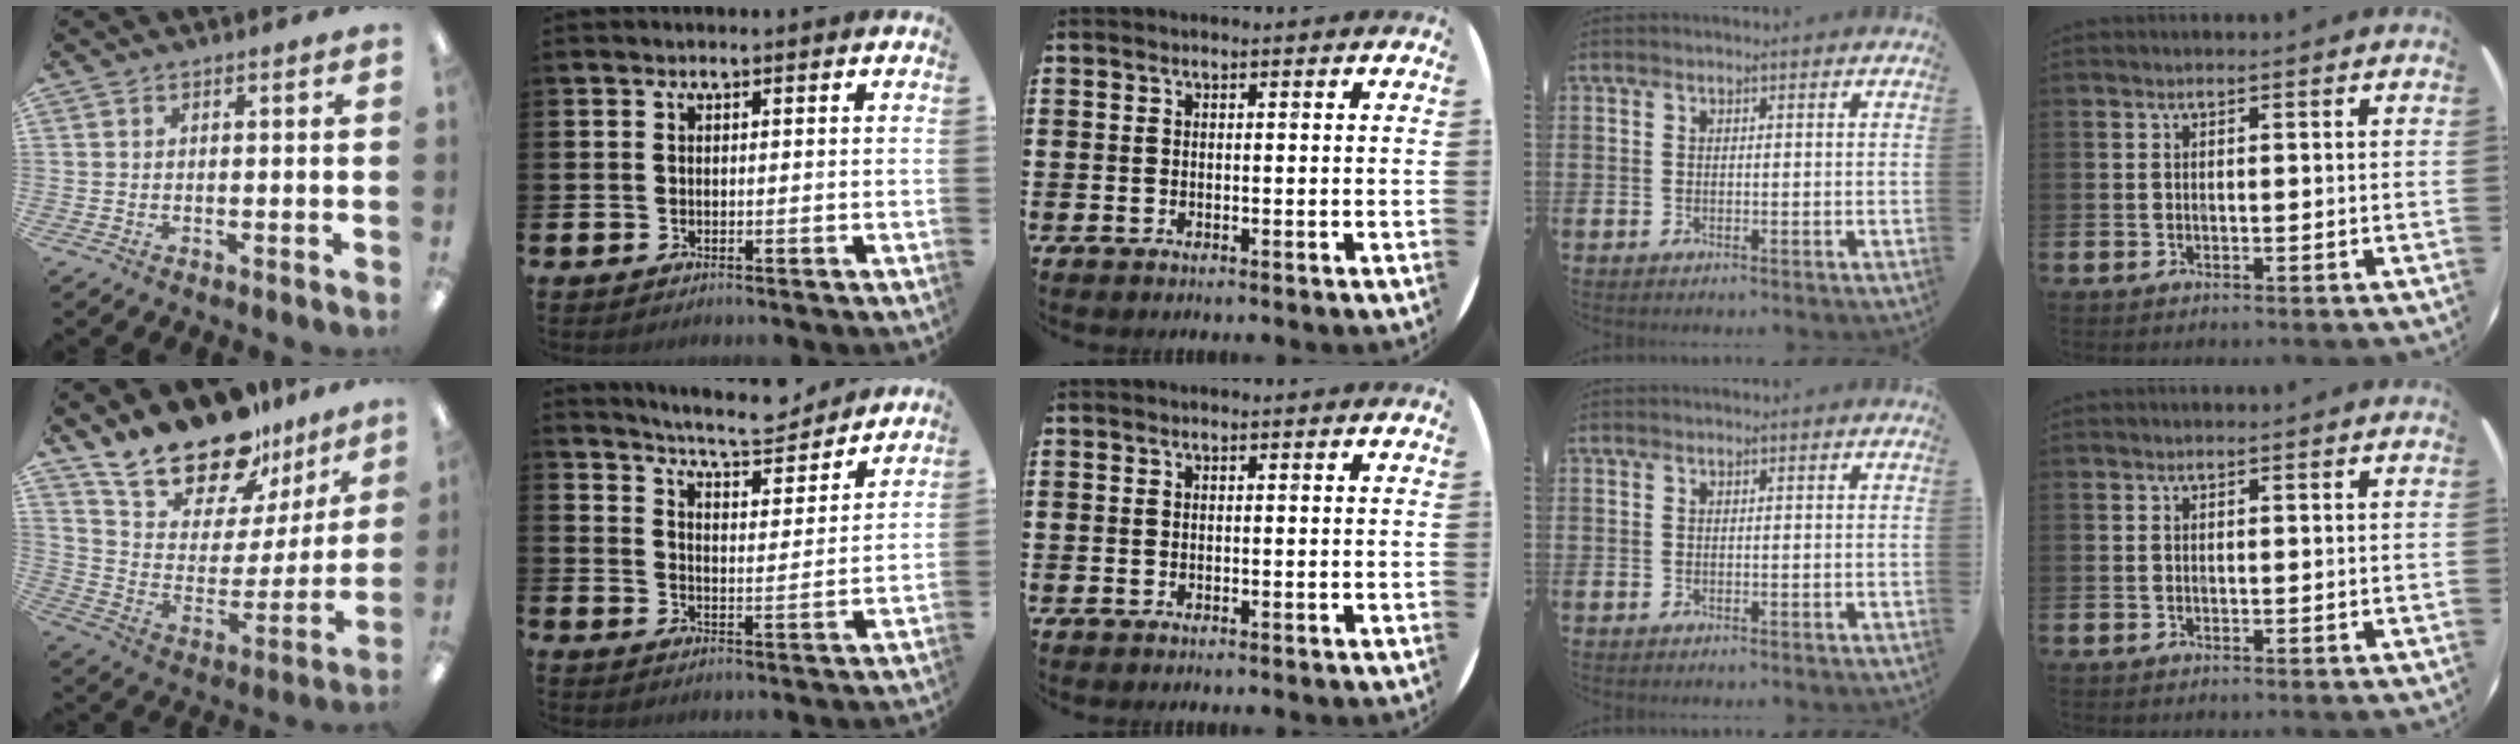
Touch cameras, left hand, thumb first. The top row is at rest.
{"thumb": {"total": 20.2, "force": [17.5, 7.9, 6.3], "torque": [-0.123, -0.138, 0.316]}, "index": {"total": 7.3, "force": [7.0, 0.7, 1.7], "torque": [-0.048, -0.049, 0.121]}}